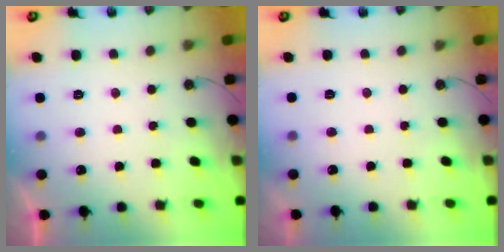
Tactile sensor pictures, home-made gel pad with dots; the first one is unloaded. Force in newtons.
{"total": 0.0}